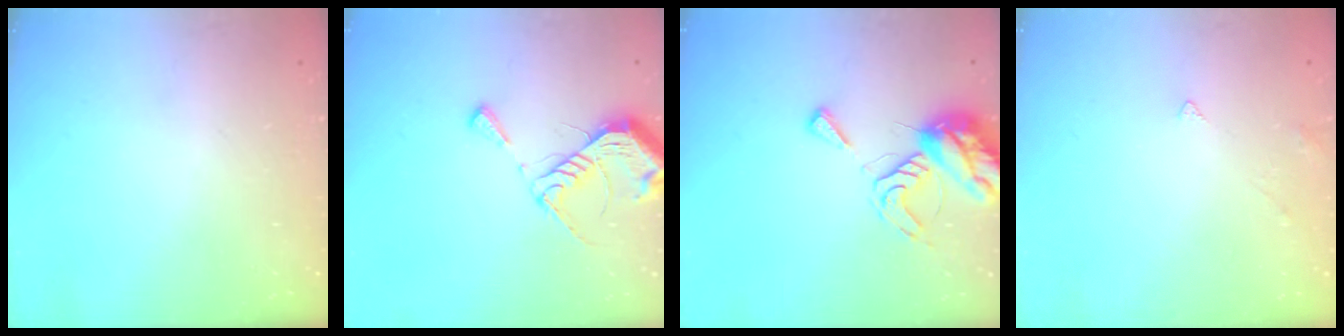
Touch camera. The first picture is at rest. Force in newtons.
{"total": 10.1, "press": 10.1, "slide": 0.7}
{"total": 10.5, "press": 10.5, "slide": 1.0}
{"total": 2.1, "press": 2.1, "slide": 0.4}